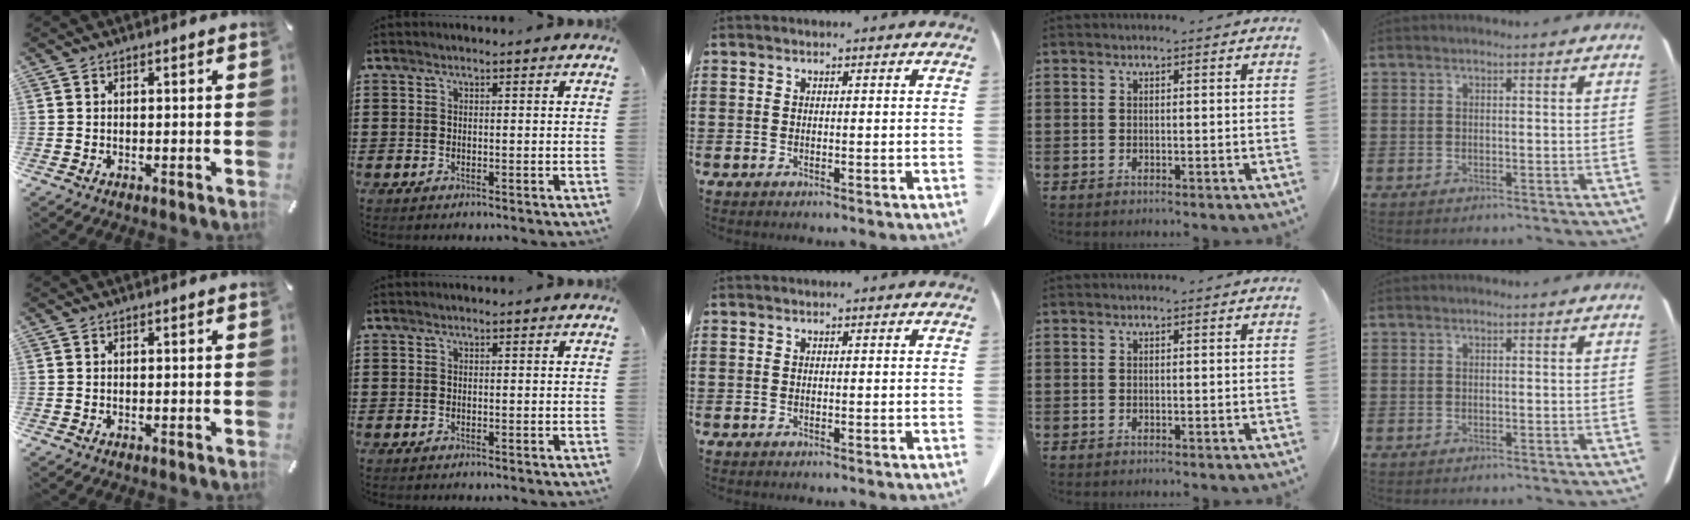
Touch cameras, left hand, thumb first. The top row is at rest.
{}